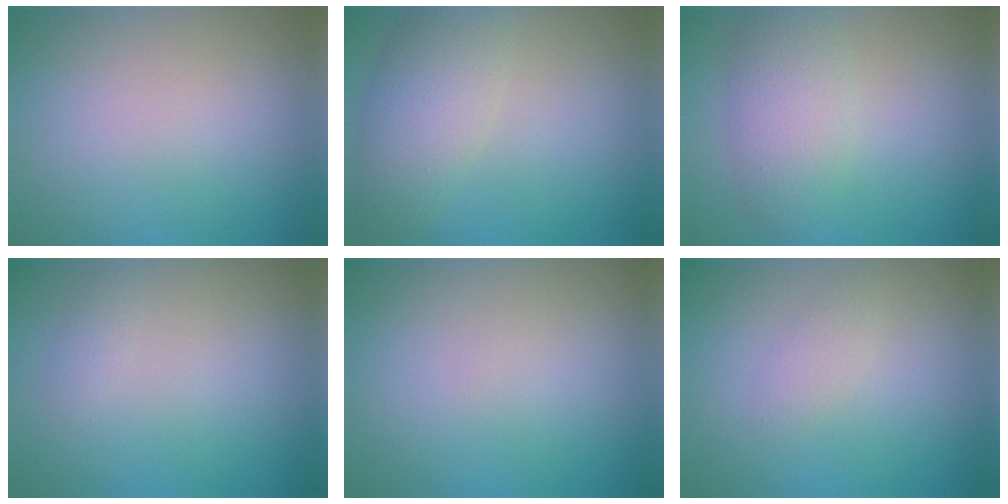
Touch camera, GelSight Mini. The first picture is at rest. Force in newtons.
{"total": 4.3, "press": 4.3, "slide": 0.2}
{"total": 4.2, "press": 4.2, "slide": 0.1}
{"total": 0.7, "press": 0.7, "slide": 0.0}
{"total": 0.0}
{"total": 1.2, "press": 1.2, "slide": 0.0}